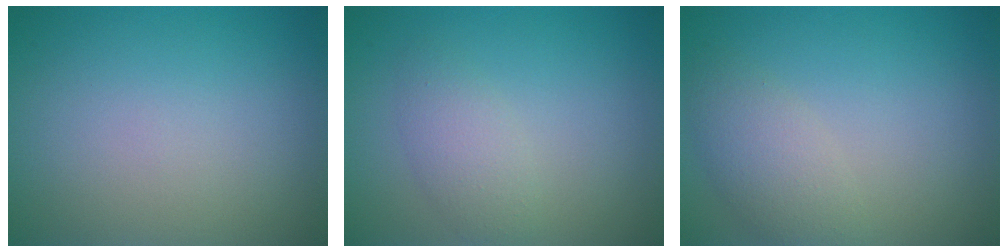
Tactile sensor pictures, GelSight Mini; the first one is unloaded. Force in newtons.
{"total": 2.2, "press": 2.2, "slide": 0.1}
{"total": 3.0, "press": 3.0, "slide": 0.1}